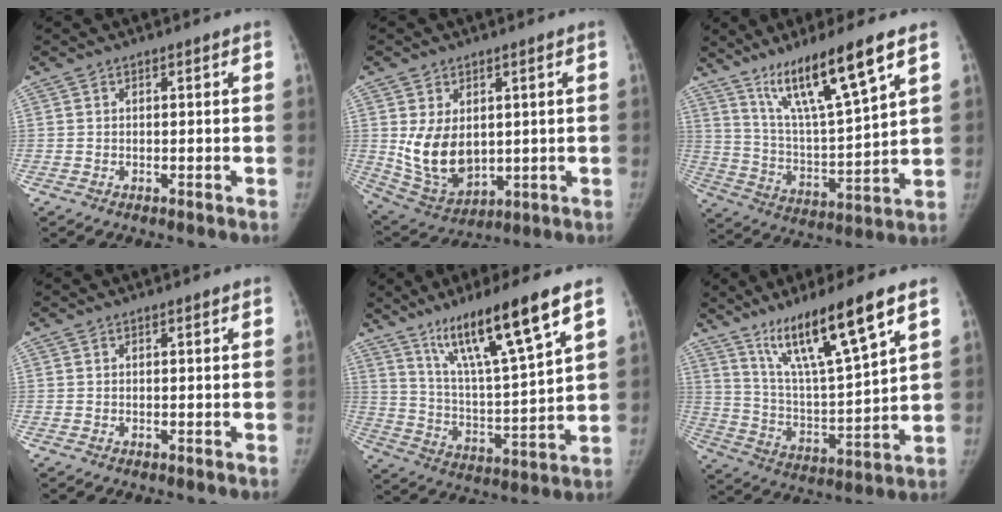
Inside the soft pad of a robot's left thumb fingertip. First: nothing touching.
{"total": 11.5, "force": [1.3, 7.9, 8.3], "torque": [-0.126, -0.018, 0.051]}
{"total": 17.0, "force": [10.7, 1.8, 13.2], "torque": [-0.227, -0.055, 0.201]}
{"total": 0.0}
{"total": 17.6, "force": [11.0, 1.5, 13.6], "torque": [-0.230, -0.054, 0.199]}
{"total": 17.7, "force": [11.0, 2.1, 13.7], "torque": [-0.234, -0.054, 0.206]}